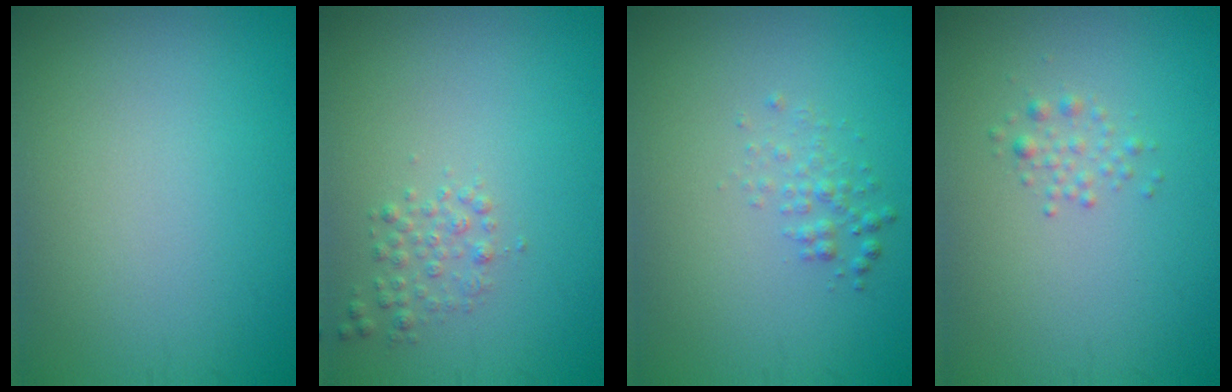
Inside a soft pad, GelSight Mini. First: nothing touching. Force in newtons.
{"total": 1.5, "press": 1.5, "slide": 0.0}
{"total": 1.3, "press": 1.3, "slide": 0.0}
{"total": 1.2, "press": 1.2, "slide": 0.0}